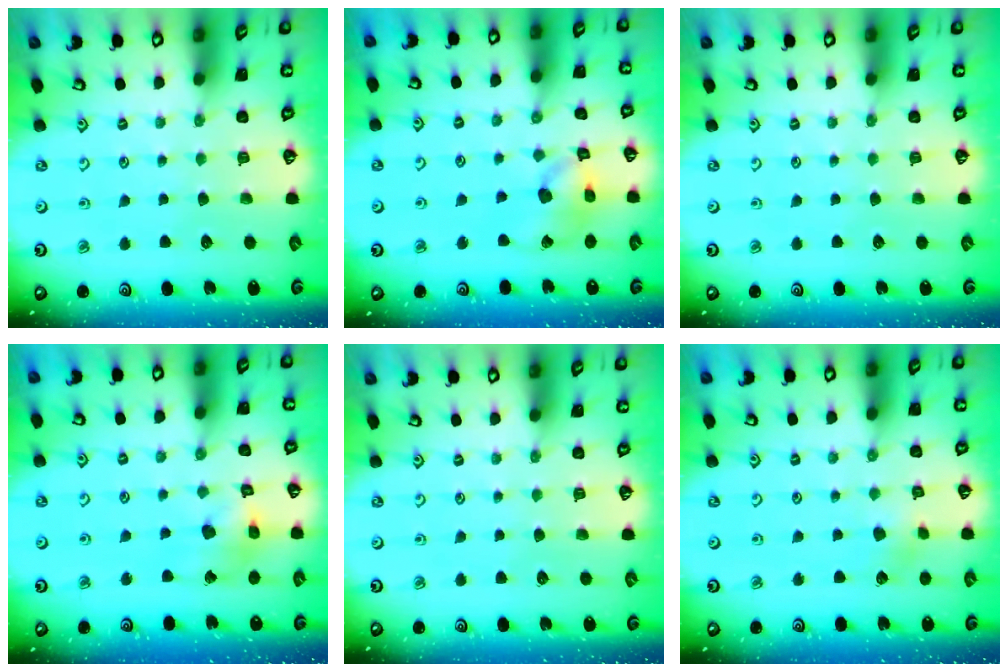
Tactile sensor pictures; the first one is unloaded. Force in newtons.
{"total": 13.6, "press": 13.4, "slide": 1.9}
{"total": 0.0}
{"total": 11.5, "press": 11.4, "slide": 1.7}
{"total": 0.0}
{"total": 2.7, "press": 2.6, "slide": 0.5}